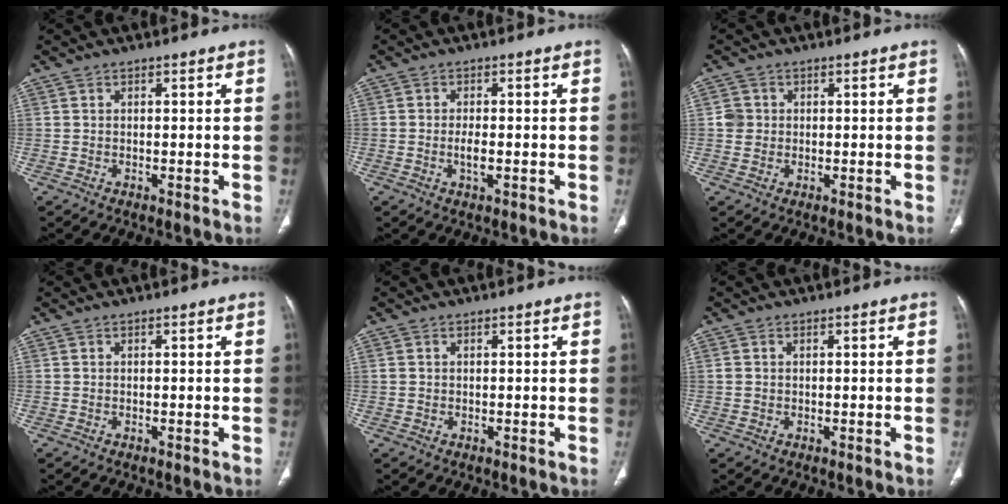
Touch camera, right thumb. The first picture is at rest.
{"total": 2.5, "force": [-0.6, 1.0, 2.1], "torque": [-0.040, 0.001, -0.011]}
{"total": 2.7, "force": [0.2, 2.6, 0.8], "torque": [0.002, 0.005, 0.002]}
{"total": 0.0}
{"total": 0.7, "force": [0.1, 0.6, 0.3], "torque": [-0.005, 0.004, 0.004]}
{"total": 1.0, "force": [0.1, 0.8, 0.4], "torque": [-0.008, 0.001, 0.004]}